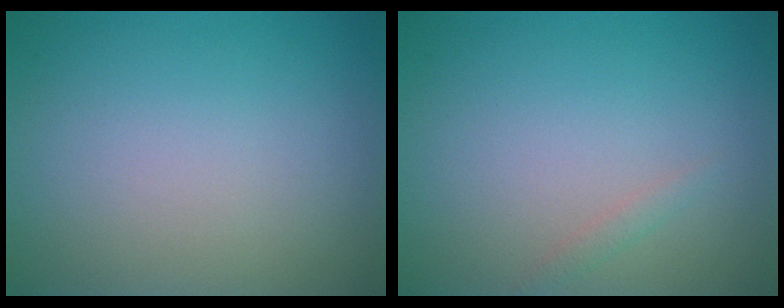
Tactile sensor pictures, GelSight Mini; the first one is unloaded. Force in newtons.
{"total": 0.7, "press": 0.7, "slide": 0.1}